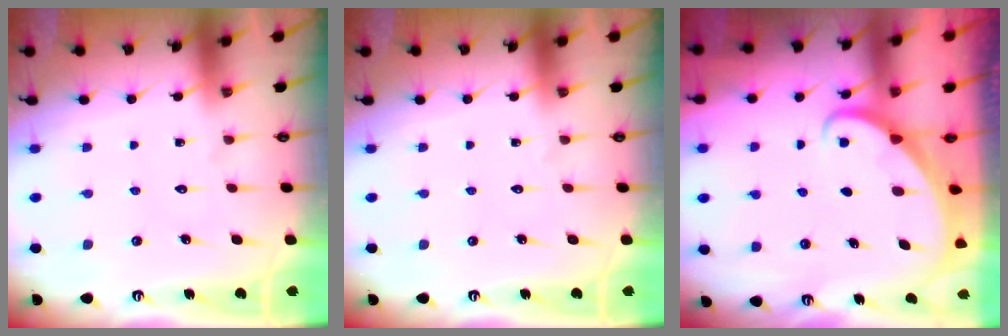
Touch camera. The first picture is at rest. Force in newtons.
{"total": 0.0}
{"total": 2.0, "press": 2.0, "slide": 0.2}